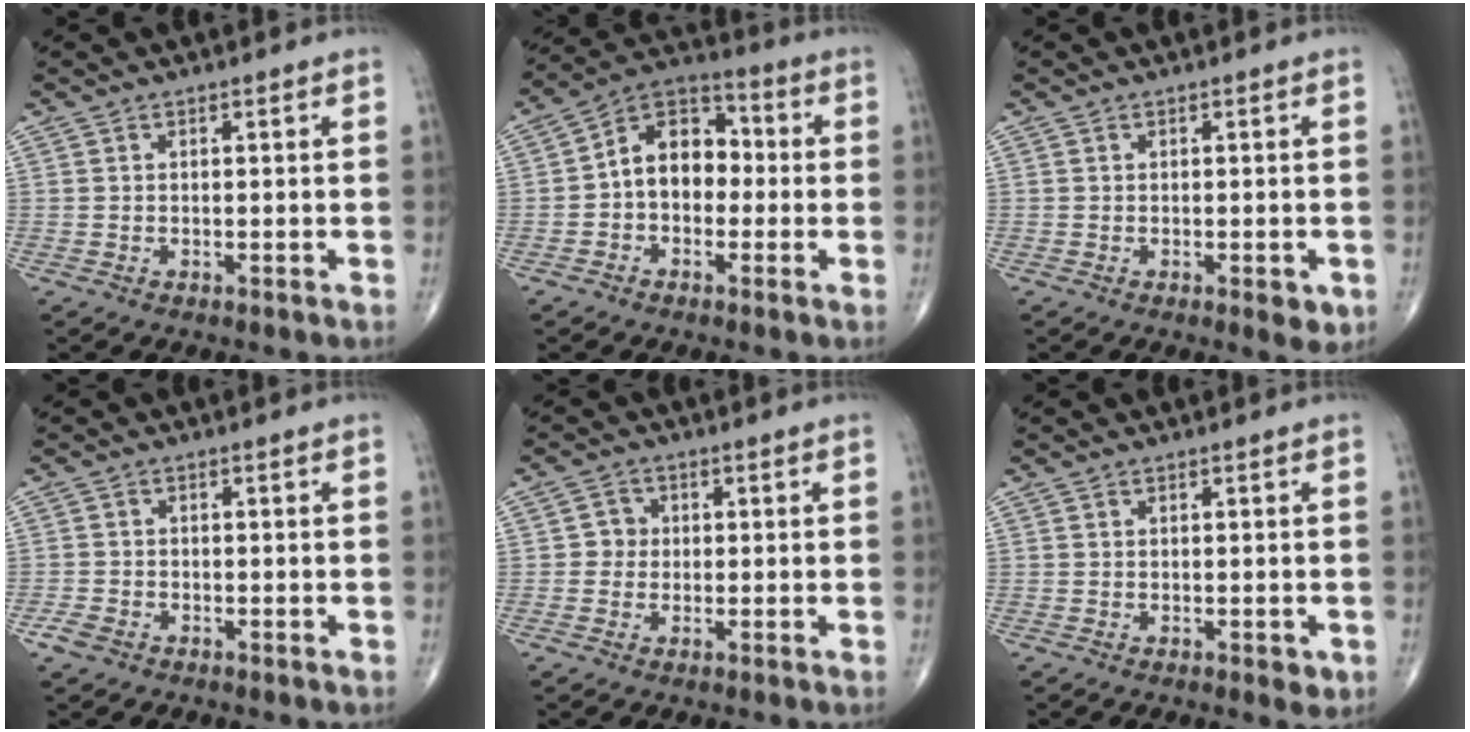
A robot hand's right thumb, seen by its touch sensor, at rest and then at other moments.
{"total": 11.2, "force": [-0.6, 8.1, 7.7], "torque": [-0.090, 0.041, -0.027]}
{"total": 2.9, "force": [-0.9, 1.2, 2.4], "torque": [-0.021, -0.004, -0.009]}
{"total": 2.6, "force": [-1.6, 1.7, 1.2], "torque": [-0.027, 0.004, -0.029]}
{"total": 3.0, "force": [0.1, 2.9, 0.8], "torque": [0.009, 0.008, -0.004]}
{"total": 2.0, "force": [-0.5, 1.1, 1.6], "torque": [-0.011, -0.001, -0.005]}